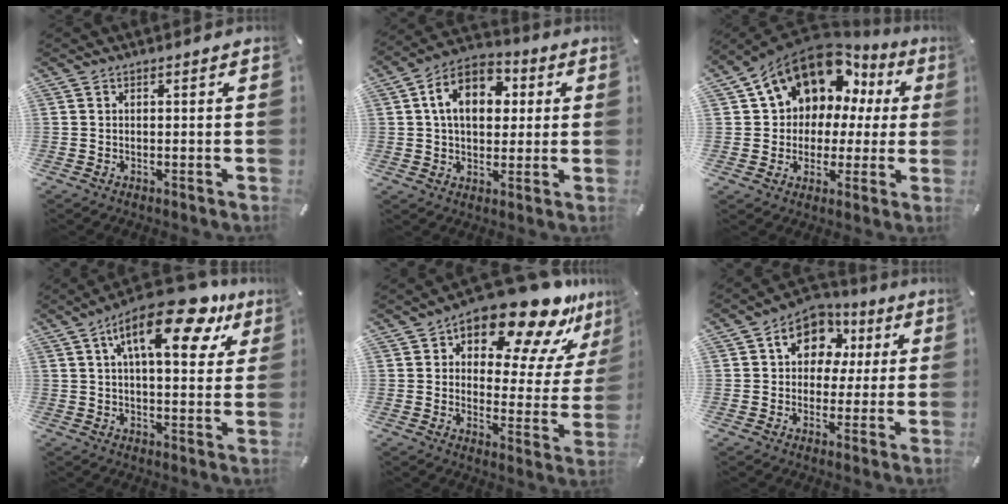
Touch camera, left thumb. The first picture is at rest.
{"total": 12.1, "force": [2.9, 8.7, 8.0], "torque": [-0.131, 0.006, 0.049]}
{"total": 14.6, "force": [7.8, 10.6, 6.3], "torque": [-0.114, -0.048, 0.143]}
{"total": 18.3, "force": [9.3, 7.4, 13.9], "torque": [-0.212, -0.035, 0.146]}
{"total": 18.7, "force": [14.1, 7.1, 10.1], "torque": [-0.140, -0.114, 0.230]}
{"total": 10.4, "force": [2.7, 8.6, 5.2], "torque": [-0.078, -0.005, 0.046]}